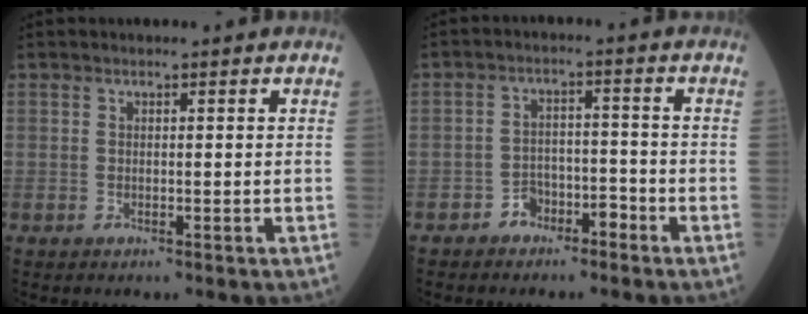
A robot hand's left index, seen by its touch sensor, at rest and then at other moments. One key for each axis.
{"total": 3.9, "fx": -2.8, "fy": 2.2, "fz": 1.4, "tx": -0.018, "ty": 0.012, "tz": -0.047}